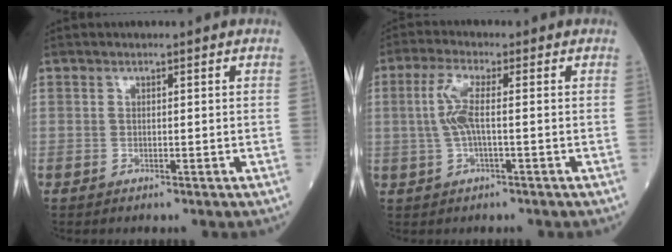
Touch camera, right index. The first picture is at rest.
{"total": 4.8, "force": [0.1, 0.7, 4.8], "torque": [-0.112, 0.007, -0.001]}